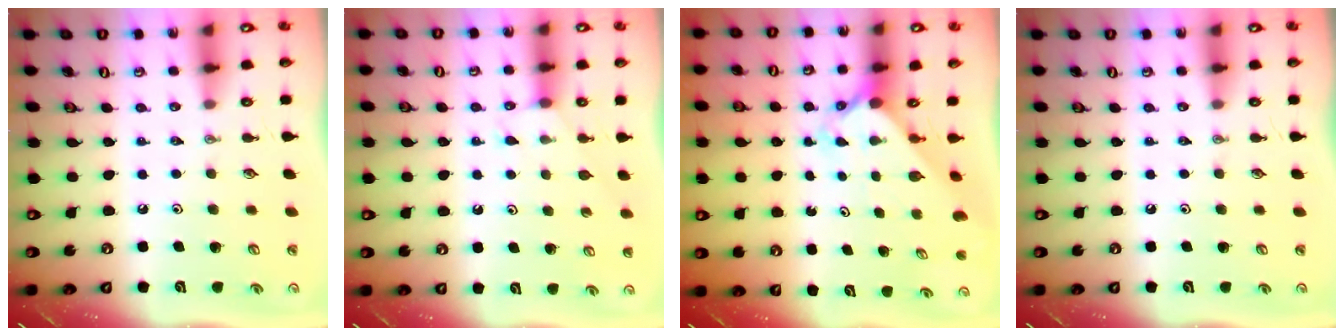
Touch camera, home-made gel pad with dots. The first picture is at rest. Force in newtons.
{"total": 5.1, "press": 5.1, "slide": 0.5}
{"total": 2.4, "press": 2.4, "slide": 0.2}
{"total": 0.0}